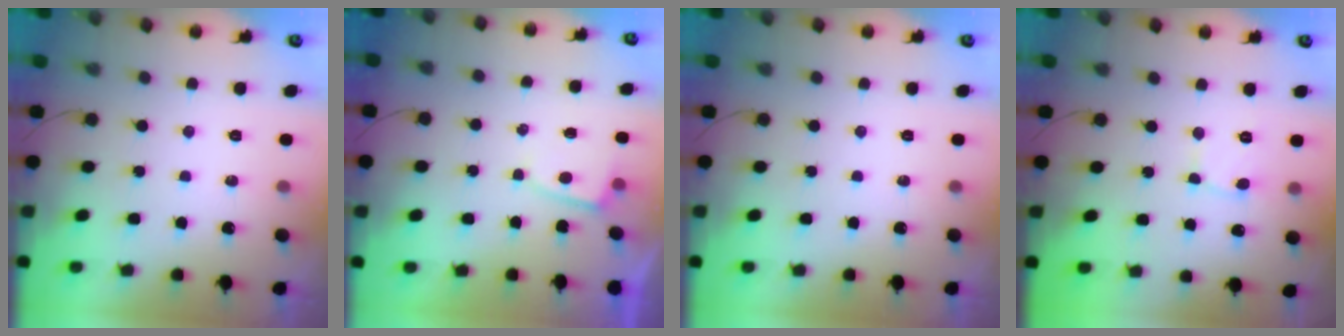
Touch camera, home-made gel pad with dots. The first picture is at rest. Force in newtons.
{"total": 2.0, "press": 2.0, "slide": 0.3}
{"total": 0.0}
{"total": 3.3, "press": 3.3, "slide": 0.2}